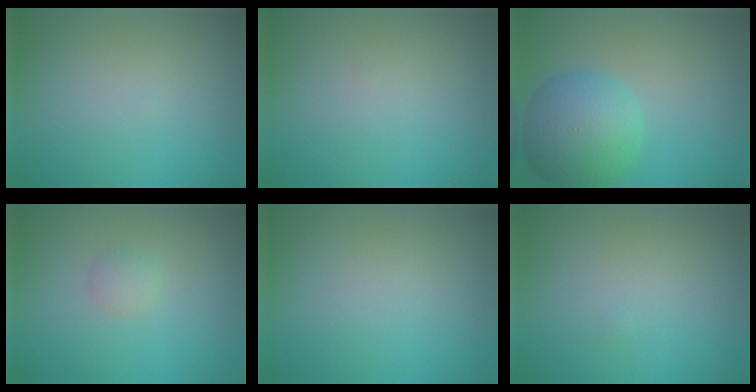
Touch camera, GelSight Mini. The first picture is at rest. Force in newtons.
{"total": 0.0}
{"total": 6.8, "press": 6.8, "slide": 0.2}
{"total": 1.1, "press": 1.1, "slide": 0.1}
{"total": 0.0}
{"total": 0.0}